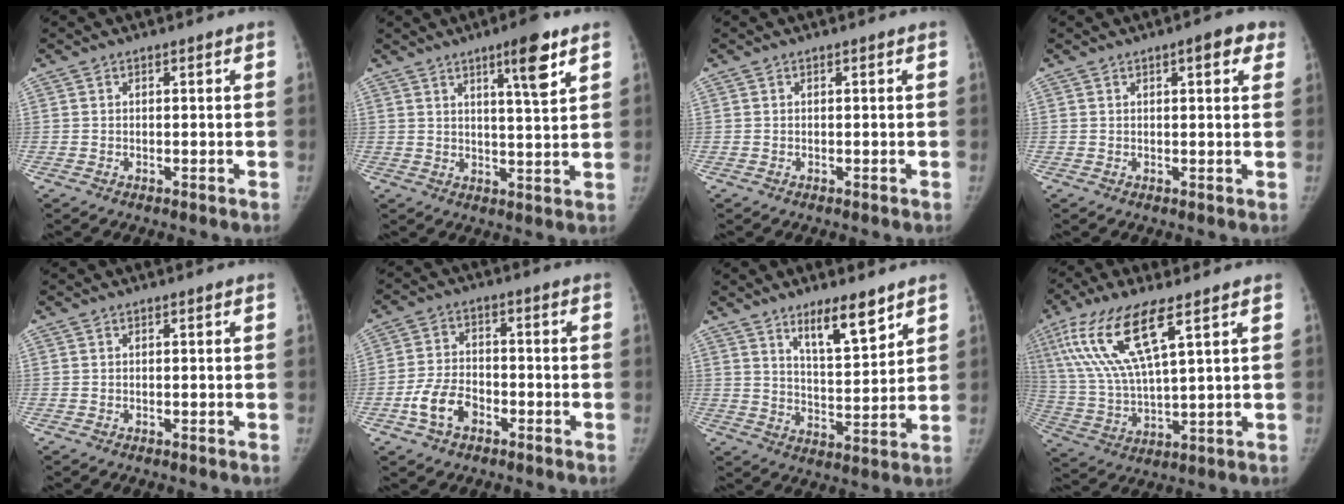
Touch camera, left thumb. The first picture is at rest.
{"total": 8.0, "force": [4.6, 1.0, 6.5], "torque": [-0.091, -0.027, 0.069]}
{"total": 0.0}
{"total": 4.3, "force": [2.2, 1.5, 3.4], "torque": [-0.028, -0.002, 0.020]}
{"total": 0.0}
{"total": 7.5, "force": [-3.7, 4.9, 4.4], "torque": [-0.081, 0.026, -0.068]}
{"total": 9.8, "force": [6.7, 2.6, 6.7], "torque": [-0.092, -0.050, 0.116]}
{"total": 15.7, "force": [7.5, 4.1, 13.2], "torque": [-0.290, -0.021, 0.151]}